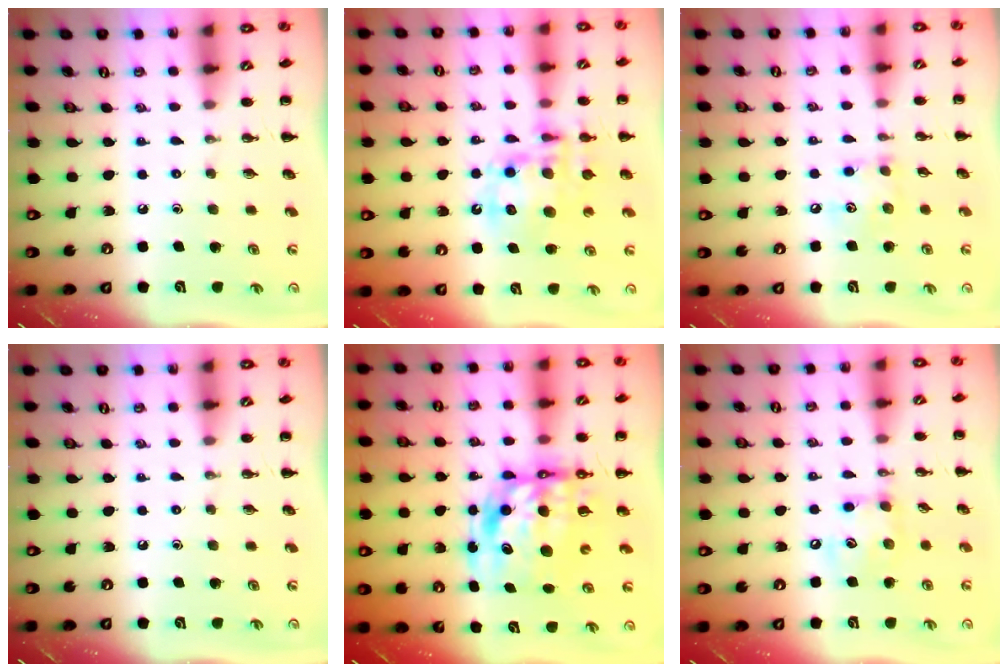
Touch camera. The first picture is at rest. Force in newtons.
{"total": 15.1, "press": 14.7, "slide": 3.1}
{"total": 7.5, "press": 7.4, "slide": 0.9}
{"total": 0.0}
{"total": 12.9, "press": 12.4, "slide": 3.5}
{"total": 8.9, "press": 8.8, "slide": 0.5}